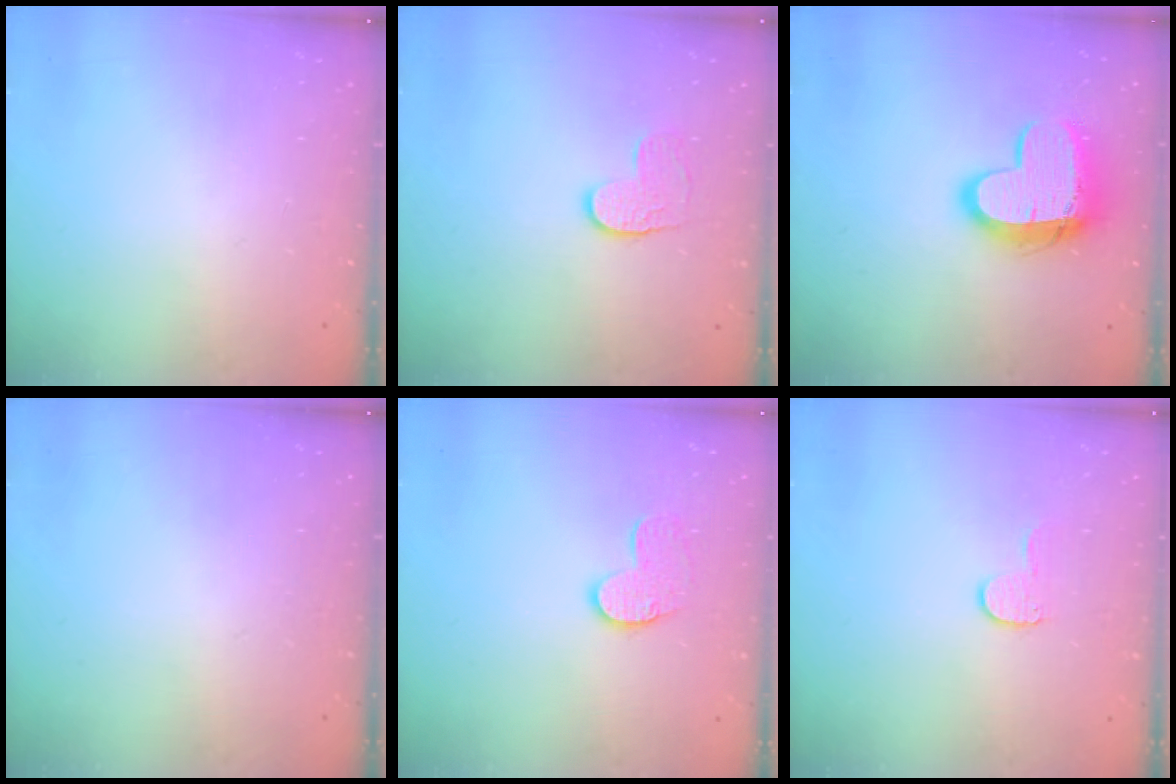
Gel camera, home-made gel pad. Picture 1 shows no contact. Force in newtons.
{"total": 5.2, "press": 5.2, "slide": 0.2}
{"total": 14.4, "press": 14.4, "slide": 1.0}
{"total": 0.0}
{"total": 9.1, "press": 9.0, "slide": 0.6}
{"total": 5.4, "press": 5.3, "slide": 0.5}